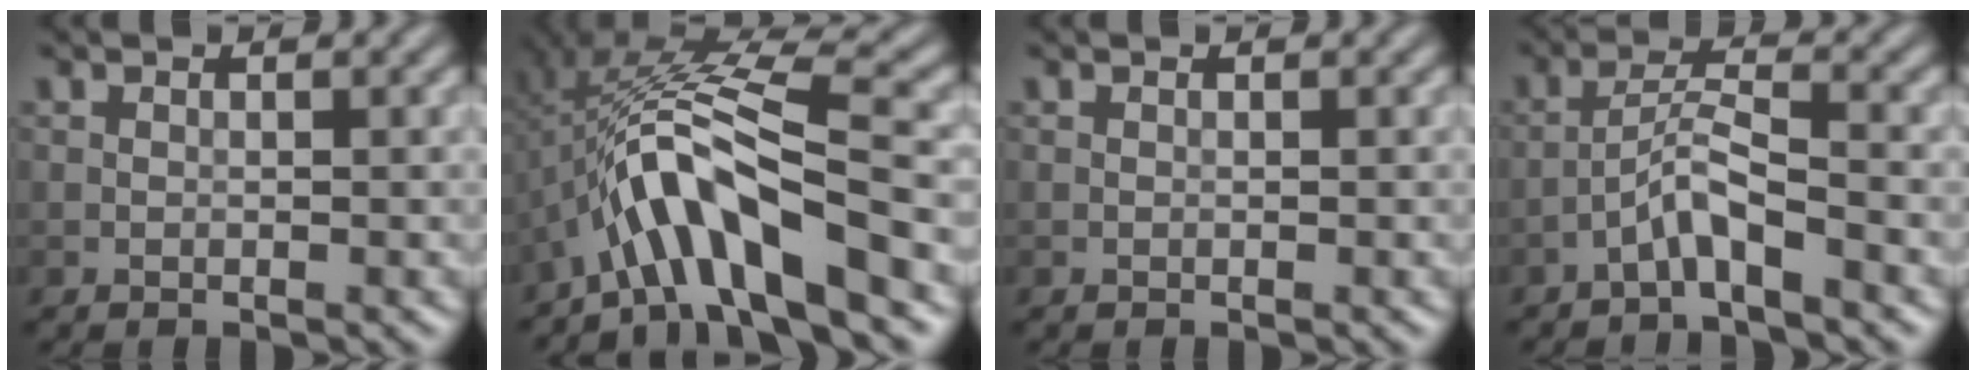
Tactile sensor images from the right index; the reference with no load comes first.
{"total": 10.0, "force": [-4.3, 2.1, 8.7], "torque": [-0.150, 0.023, -0.077]}
{"total": 0.0}
{"total": 3.1, "force": [-2.1, 0.3, 2.3], "torque": [-0.049, 0.016, -0.044]}